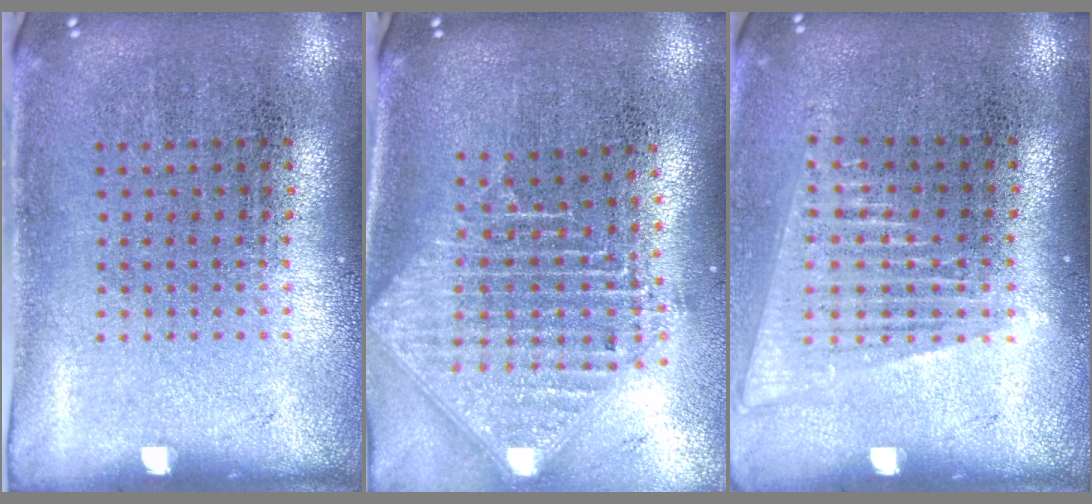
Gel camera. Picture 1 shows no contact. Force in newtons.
{"total": 2.5, "press": 1.9, "slide": 1.7}
{"total": 1.4, "press": 1.3, "slide": 0.6}